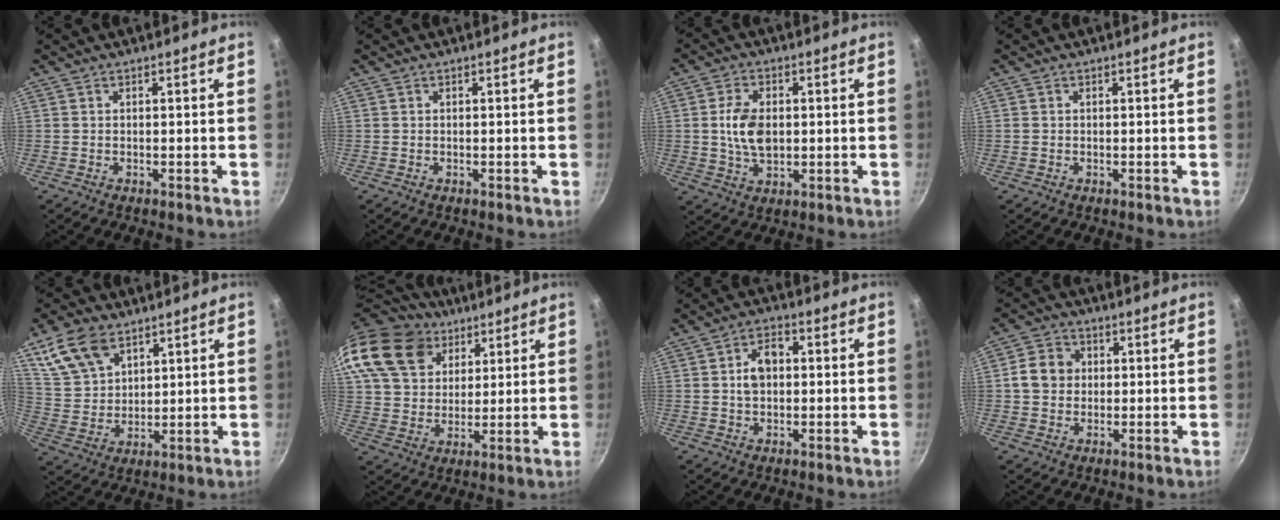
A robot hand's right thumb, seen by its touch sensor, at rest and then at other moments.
{"total": 0.0}
{"total": 8.3, "force": [0.4, 5.3, 6.4], "torque": [-0.108, -0.001, 0.007]}
{"total": 0.6, "force": [-0.1, 0.5, 0.2], "torque": [-0.005, 0.002, -0.001]}
{"total": 11.2, "force": [6.6, 6.8, 5.9], "torque": [-0.100, -0.018, 0.141]}
{"total": 20.5, "force": [12.3, 14.1, 8.2], "torque": [-0.157, -0.006, 0.233]}
{"total": 5.9, "force": [0.4, 4.1, 4.3], "torque": [-0.048, 0.014, 0.003]}
{"total": 6.4, "force": [0.6, 5.6, 3.0], "torque": [-0.031, 0.009, -0.002]}